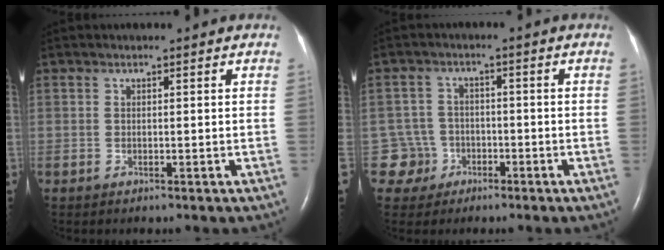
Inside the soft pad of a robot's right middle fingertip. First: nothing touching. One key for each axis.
{"total": 4.5, "fx": -2.0, "fy": 4.0, "fz": -0.8, "tx": 0.022, "ty": 0.016, "tz": -0.035}